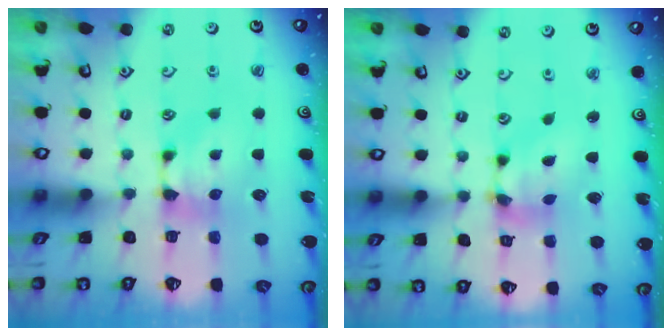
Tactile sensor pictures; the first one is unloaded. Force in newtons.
{"total": 6.4, "press": 6.1, "slide": 1.9}